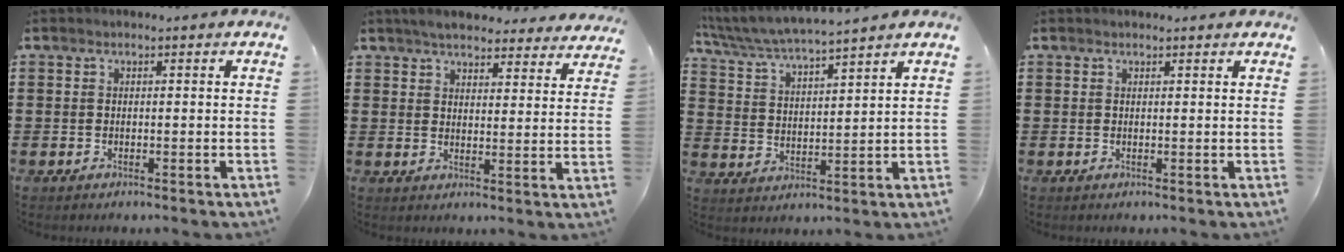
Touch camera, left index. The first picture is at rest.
{"total": 4.6, "force": [4.4, 0.7, 1.0], "torque": [-0.036, -0.012, 0.080]}
{"total": 4.7, "force": [4.4, -0.2, 1.5], "torque": [-0.050, -0.030, 0.073]}
{"total": 0.6, "force": [0.6, 0.1, 0.2], "torque": [-0.004, 0.001, 0.012]}